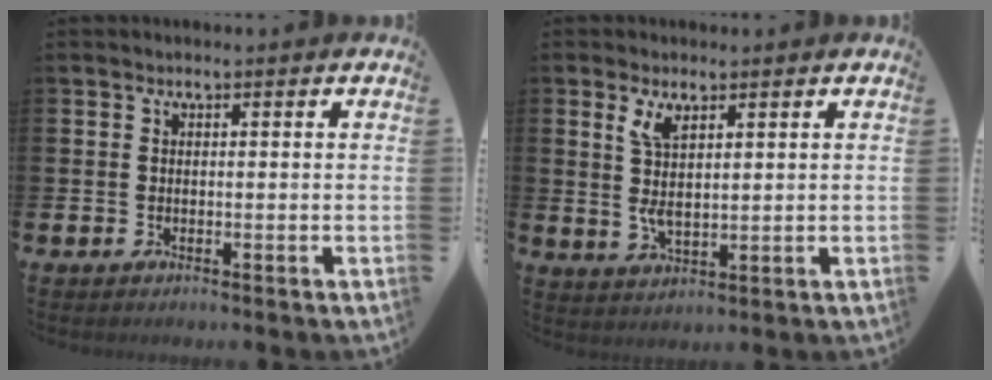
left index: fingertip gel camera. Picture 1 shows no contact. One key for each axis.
{"total": 4.8, "fx": 2.7, "fy": 1.7, "fz": 3.6, "tx": -0.065, "ty": -0.009, "tz": 0.044}